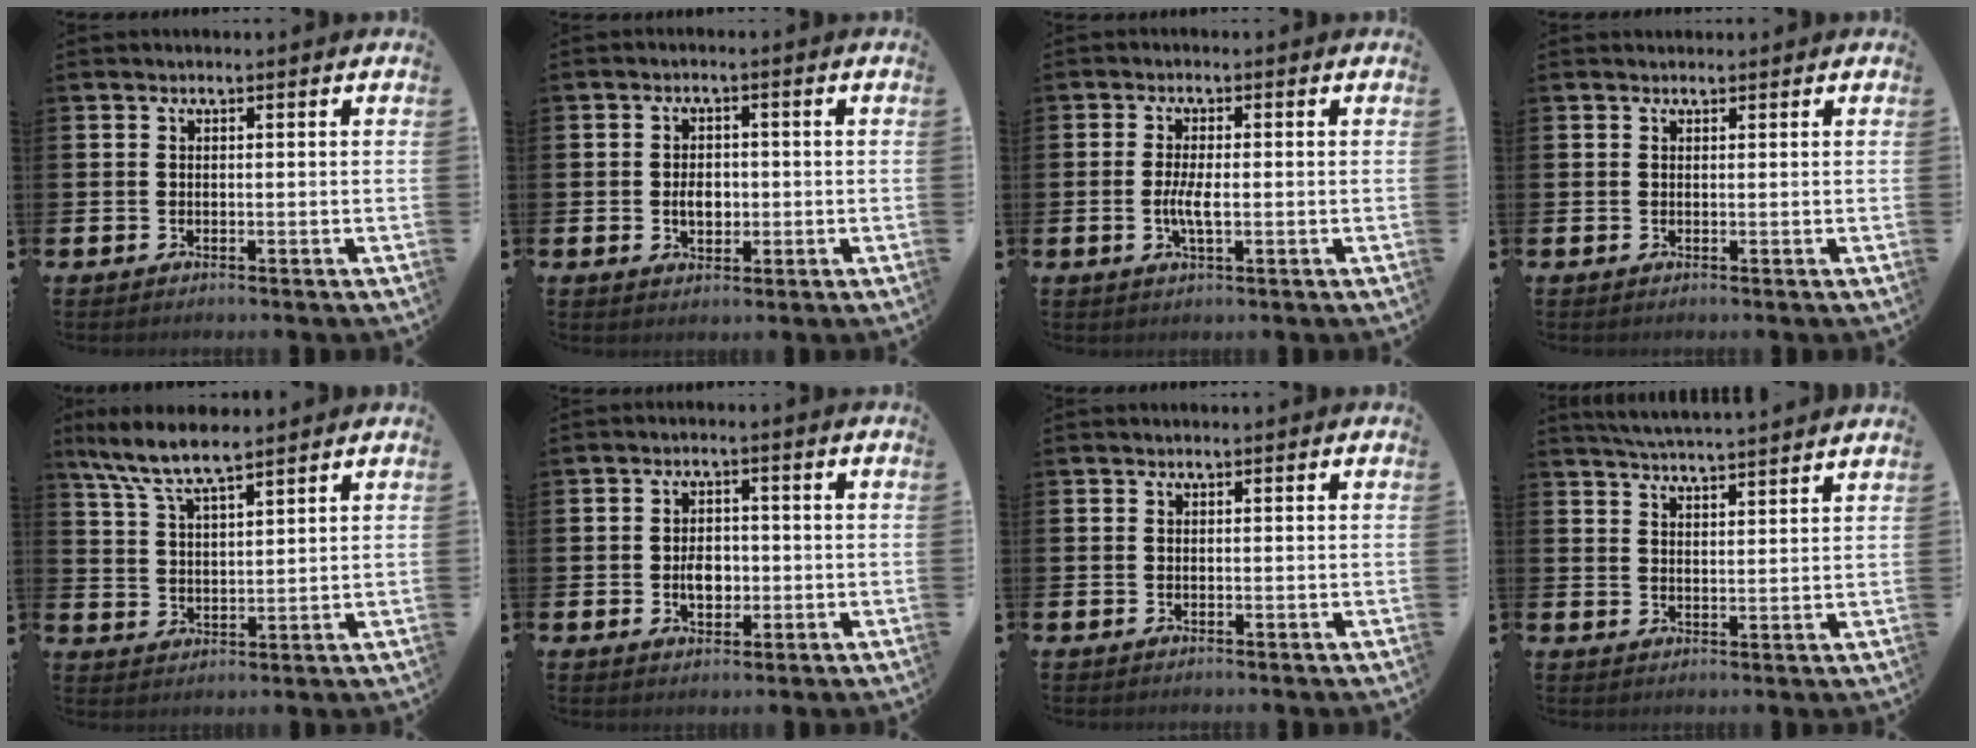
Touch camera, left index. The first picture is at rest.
{"total": 3.3, "force": [-0.3, 2.4, 2.3], "torque": [-0.016, -0.006, -0.015]}
{"total": 3.3, "force": [-0.5, 1.0, 3.1], "torque": [-0.048, -0.002, -0.010]}
{"total": 0.8, "force": [0.7, 0.3, 0.0], "torque": [0.011, -0.002, 0.010]}
{"total": 7.8, "force": [6.9, 1.4, 3.3], "torque": [-0.094, -0.019, 0.126]}
{"total": 3.7, "force": [-0.5, 2.6, 2.6], "torque": [-0.021, -0.005, -0.017]}
{"total": 0.0}
{"total": 5.0, "force": [4.9, -0.5, 0.4], "torque": [-0.024, -0.029, 0.088]}